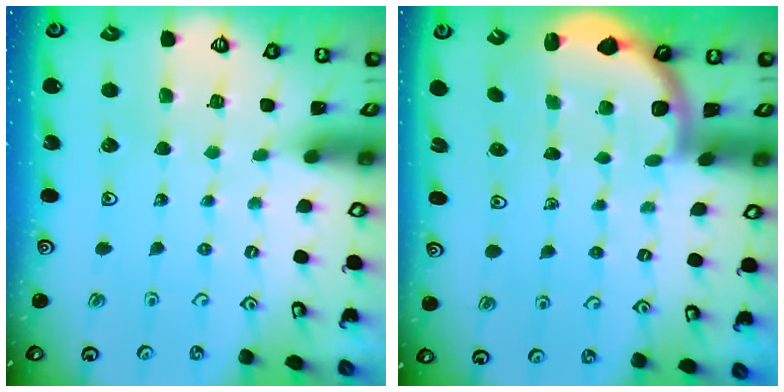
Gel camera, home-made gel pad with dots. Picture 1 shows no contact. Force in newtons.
{"total": 2.6, "press": 2.5, "slide": 0.6}